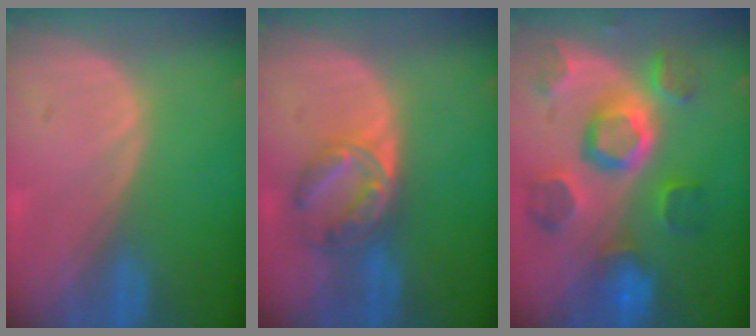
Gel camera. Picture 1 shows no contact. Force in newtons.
{"total": 6.7, "press": 5.9, "slide": 3.0}
{"total": 11.1, "press": 9.9, "slide": 5.0}